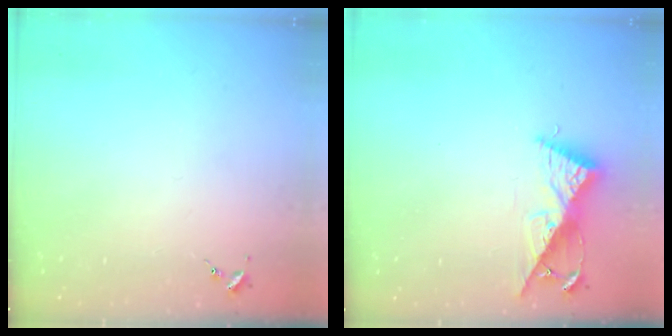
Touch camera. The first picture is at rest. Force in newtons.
{"total": 10.1, "press": 10.1, "slide": 0.9}